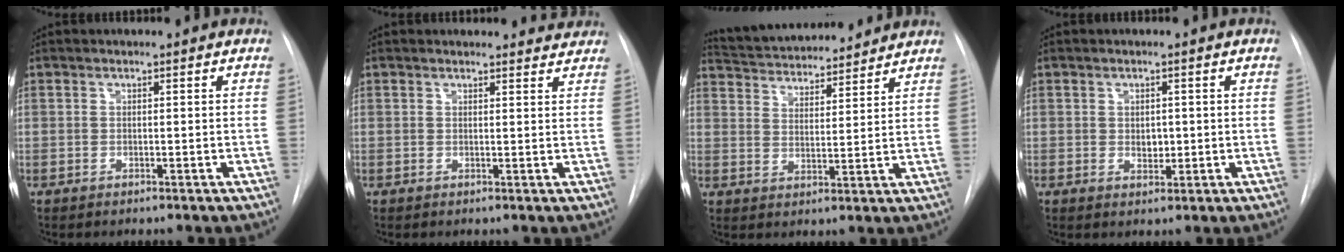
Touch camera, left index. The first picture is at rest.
{"total": 6.7, "force": [6.5, 1.5, 0.6], "torque": [0.010, 0.003, 0.055]}
{"total": 16.3, "force": [15.2, 3.1, 5.0], "torque": [-0.085, 0.025, 0.232]}
{"total": 1.8, "force": [0.2, 1.3, 1.3], "torque": [-0.019, -0.003, 0.008]}